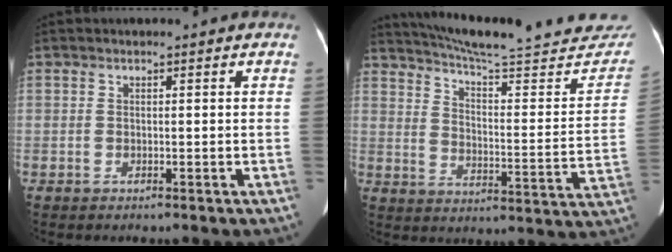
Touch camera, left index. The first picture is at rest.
{"total": 28.5, "force": [26.0, 3.1, 11.0], "torque": [-0.163, -0.091, 0.329]}